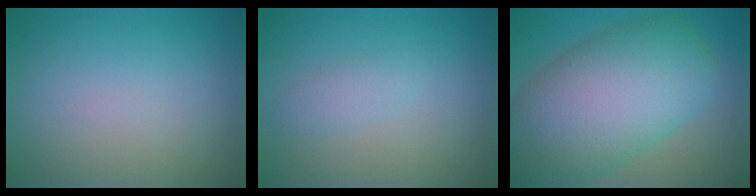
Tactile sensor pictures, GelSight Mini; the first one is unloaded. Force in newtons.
{"total": 1.4, "press": 1.4, "slide": 0.0}
{"total": 12.2, "press": 12.2, "slide": 0.2}